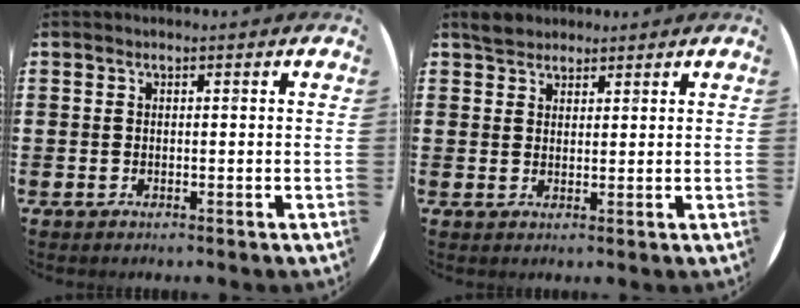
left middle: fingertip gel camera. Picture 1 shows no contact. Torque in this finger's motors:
{"motor_torque": [0.03, -0.02, 0.04, 0.02]}